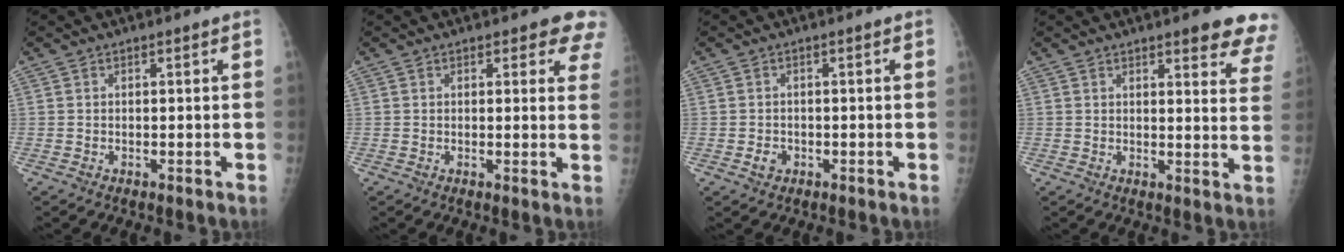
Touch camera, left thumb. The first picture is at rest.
{"total": 5.6, "force": [4.2, 2.4, 2.8], "torque": [0.007, -0.016, 0.029]}
{"total": 1.9, "force": [-0.7, 1.5, 0.8], "torque": [-0.008, 0.004, -0.010]}
{"total": 11.7, "force": [9.0, 2.6, 7.0], "torque": [-0.047, -0.042, 0.086]}